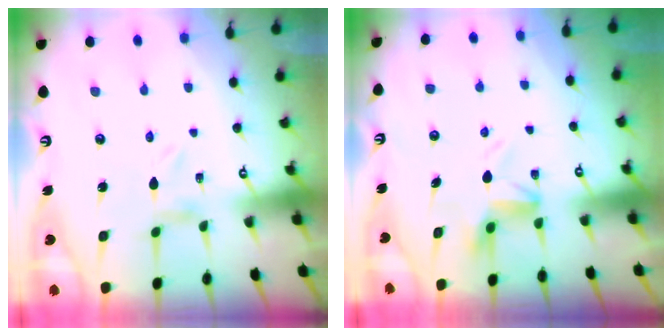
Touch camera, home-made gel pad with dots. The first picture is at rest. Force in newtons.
{"total": 5.5, "press": 5.2, "slide": 1.8}